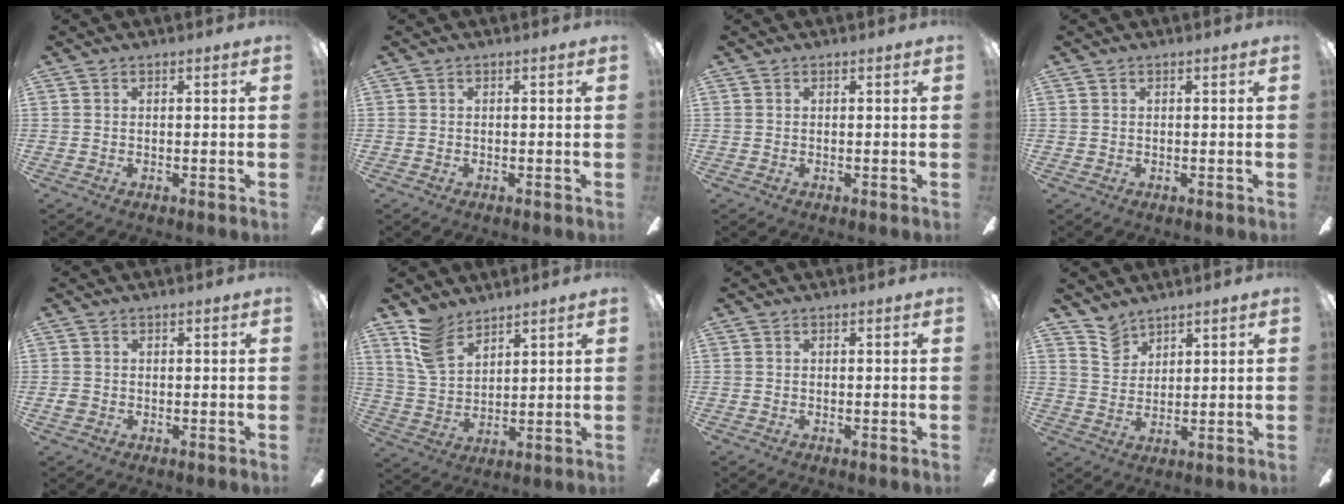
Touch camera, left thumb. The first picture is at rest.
{"total": 0.0}
{"total": 0.0}
{"total": 0.5, "force": [0.3, 0.4, 0.0], "torque": [0.001, 0.005, 0.004]}
{"total": 1.3, "force": [0.0, 1.3, 0.4], "torque": [-0.007, 0.004, -0.001]}
{"total": 9.8, "force": [7.6, 4.7, 4.1], "torque": [-0.102, -0.024, 0.151]}
{"total": 0.0}
{"total": 5.9, "force": [4.8, 3.1, 1.2], "torque": [-0.033, -0.016, 0.094]}